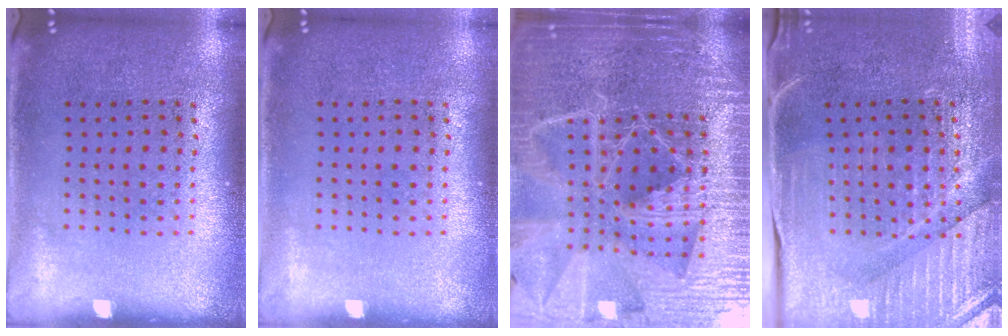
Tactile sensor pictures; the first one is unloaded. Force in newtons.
{"total": 0.0}
{"total": 6.1, "press": 5.3, "slide": 3.0}
{"total": 3.9, "press": 3.9, "slide": 0.4}